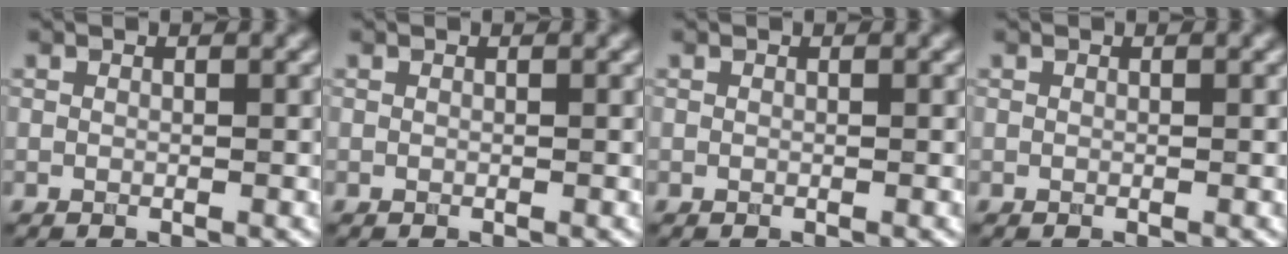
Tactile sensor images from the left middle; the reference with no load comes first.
{"total": 0.0}
{"total": 0.0}
{"total": 0.0}